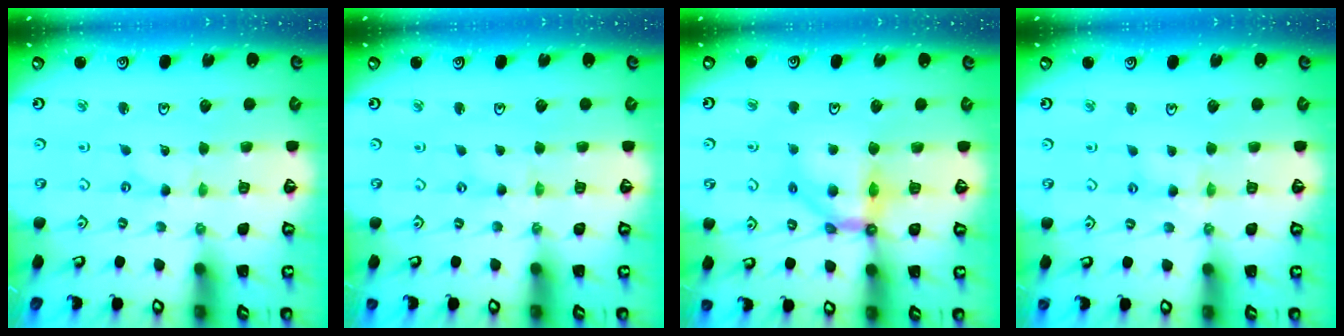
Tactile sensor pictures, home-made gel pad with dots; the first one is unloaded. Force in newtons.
{"total": 0.0}
{"total": 9.7, "press": 9.5, "slide": 1.9}
{"total": 4.3, "press": 4.3, "slide": 0.5}